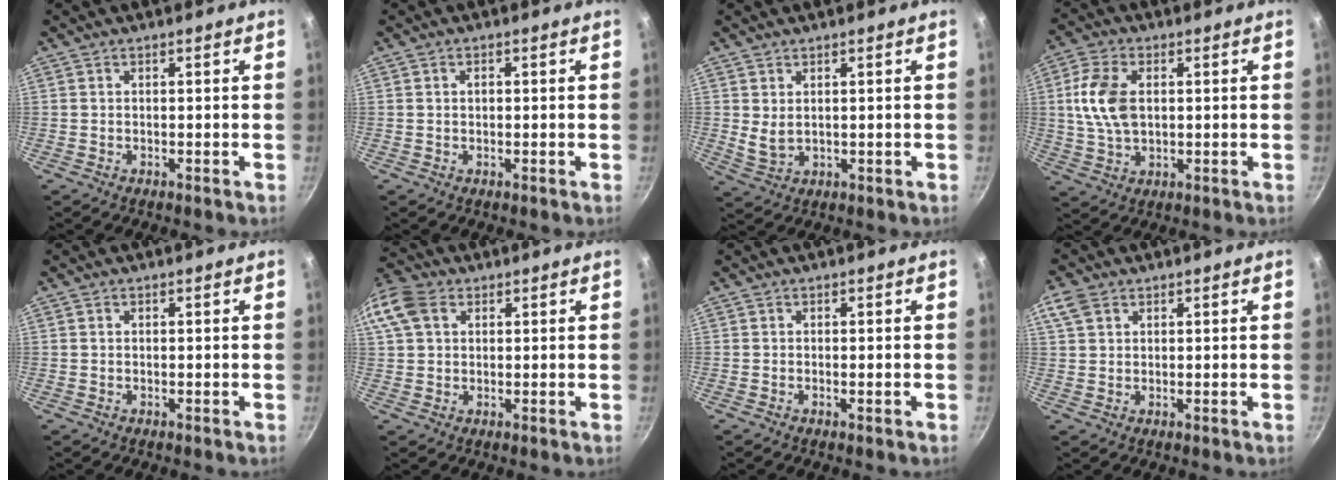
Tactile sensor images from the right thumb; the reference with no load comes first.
{"total": 0.9, "force": [0.1, 0.7, 0.6], "torque": [-0.008, 0.004, 0.002]}
{"total": 3.5, "force": [1.1, 2.0, 2.6], "torque": [-0.047, -0.014, 0.031]}
{"total": 9.9, "force": [1.5, 6.2, 7.6], "torque": [-0.145, 0.002, 0.027]}
{"total": 0.0}
{"total": 11.9, "force": [4.1, 8.8, 6.9], "torque": [-0.154, 0.024, 0.067]}
{"total": 0.7, "force": [-0.2, 0.1, 0.6], "torque": [-0.013, 0.001, -0.005]}
{"total": 4.3, "force": [2.0, 3.0, 2.3], "torque": [-0.041, 0.002, 0.040]}